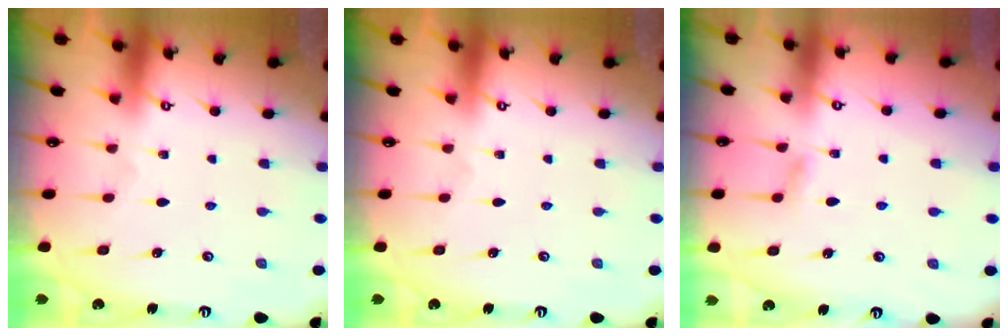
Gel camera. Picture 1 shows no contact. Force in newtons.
{"total": 0.0}
{"total": 4.6, "press": 4.5, "slide": 0.6}